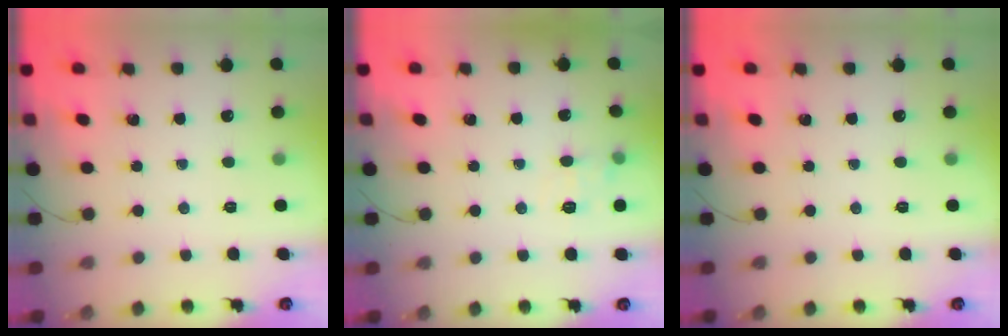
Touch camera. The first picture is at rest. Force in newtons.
{"total": 7.7, "press": 7.5, "slide": 1.6}
{"total": 0.0}